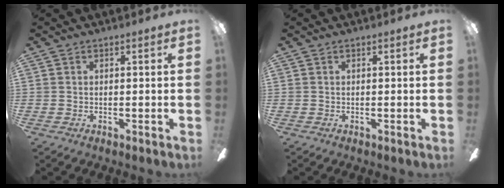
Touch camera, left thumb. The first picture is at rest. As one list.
[{"total": 0.0}]